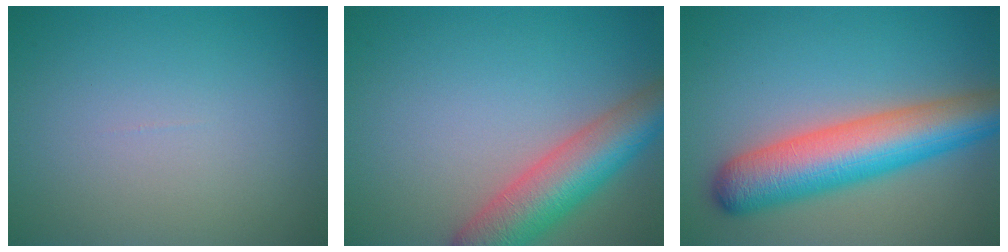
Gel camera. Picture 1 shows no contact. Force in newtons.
{"total": 7.3, "press": 7.3, "slide": 0.5}
{"total": 9.0, "press": 8.9, "slide": 0.3}